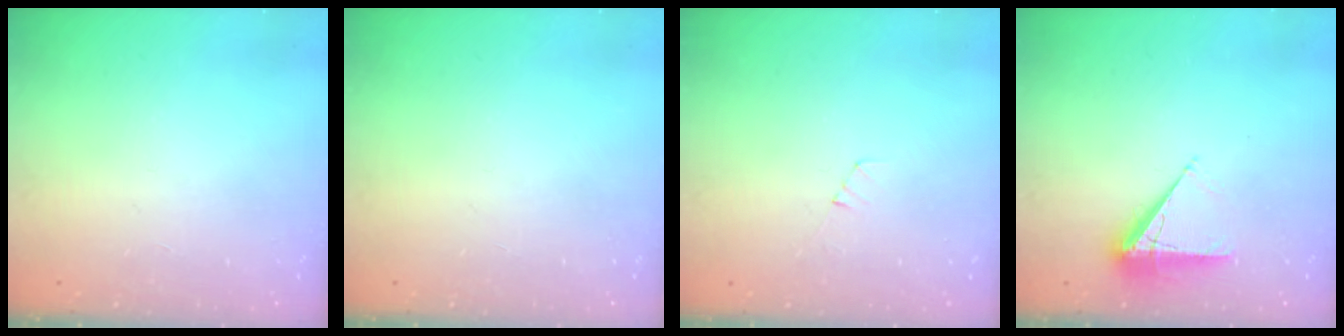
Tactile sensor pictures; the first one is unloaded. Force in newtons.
{"total": 0.0}
{"total": 3.5, "press": 3.4, "slide": 0.5}
{"total": 8.1, "press": 8.0, "slide": 1.2}